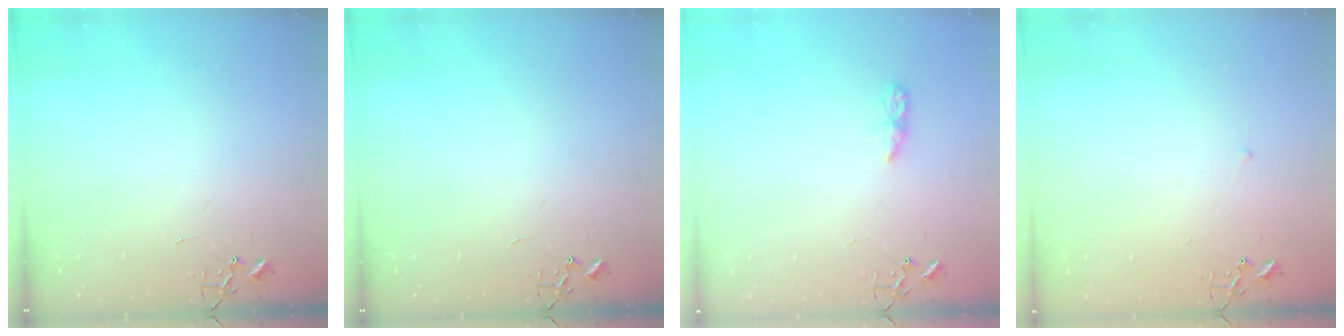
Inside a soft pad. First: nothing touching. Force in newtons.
{"total": 0.0}
{"total": 5.1, "press": 5.1, "slide": 0.6}
{"total": 2.3, "press": 2.3, "slide": 0.3}